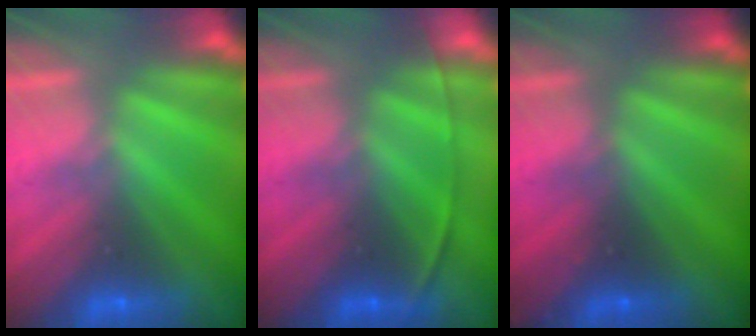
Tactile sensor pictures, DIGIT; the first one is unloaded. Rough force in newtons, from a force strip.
{"total": 1.7}
{"total": 2.3}